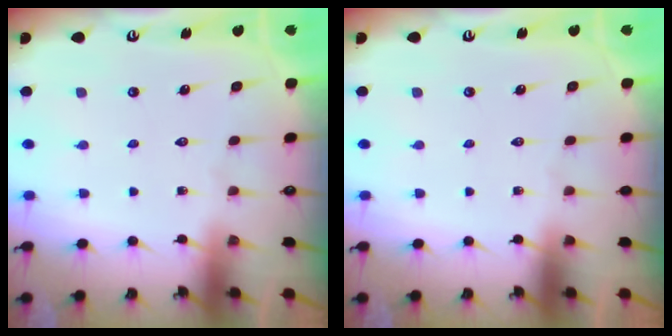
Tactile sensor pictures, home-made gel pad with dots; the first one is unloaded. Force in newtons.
{"total": 0.0}